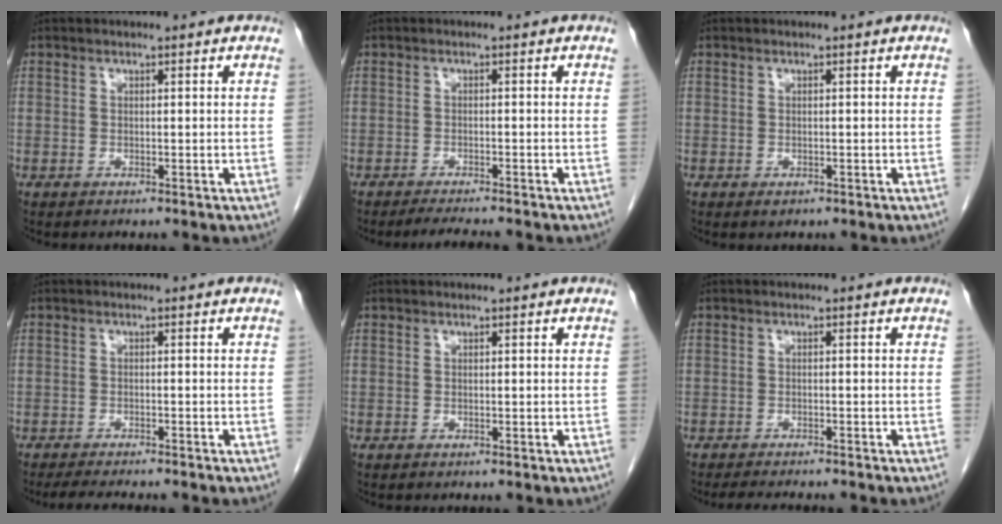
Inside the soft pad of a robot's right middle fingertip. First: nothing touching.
{"total": 4.1, "force": [-3.7, -0.2, 1.8], "torque": [-0.029, -0.014, -0.056]}
{"total": 0.7, "force": [-0.3, 0.5, 0.4], "torque": [-0.005, 0.001, -0.001]}
{"total": 6.5, "force": [-5.6, 0.7, 3.1], "torque": [-0.038, -0.011, -0.082]}
{"total": 0.0}
{"total": 6.2, "force": [-5.5, 0.9, 2.8], "torque": [-0.033, -0.009, -0.077]}